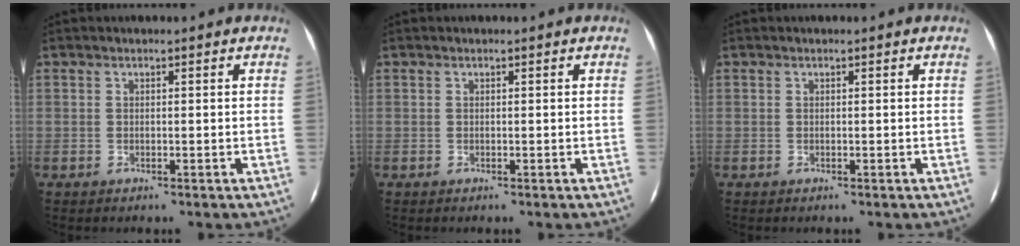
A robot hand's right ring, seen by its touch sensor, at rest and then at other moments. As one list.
[{"total": 0.0}, {"total": 0.0}]